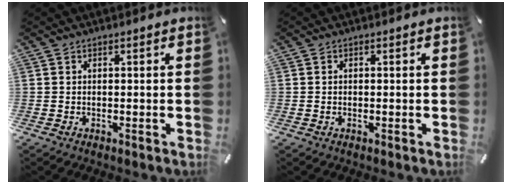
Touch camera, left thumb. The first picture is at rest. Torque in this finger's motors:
{"motor_torque": [-0.12, -0.48, -0.16, 0.30, 0.02]}